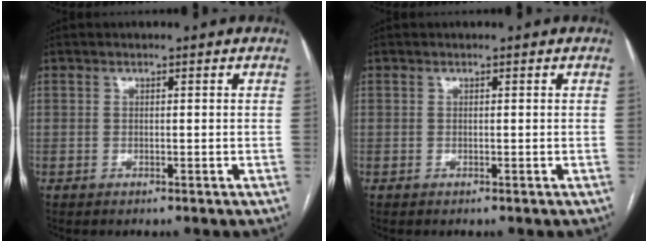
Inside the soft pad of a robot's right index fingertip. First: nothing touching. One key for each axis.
{"total": 0.0}